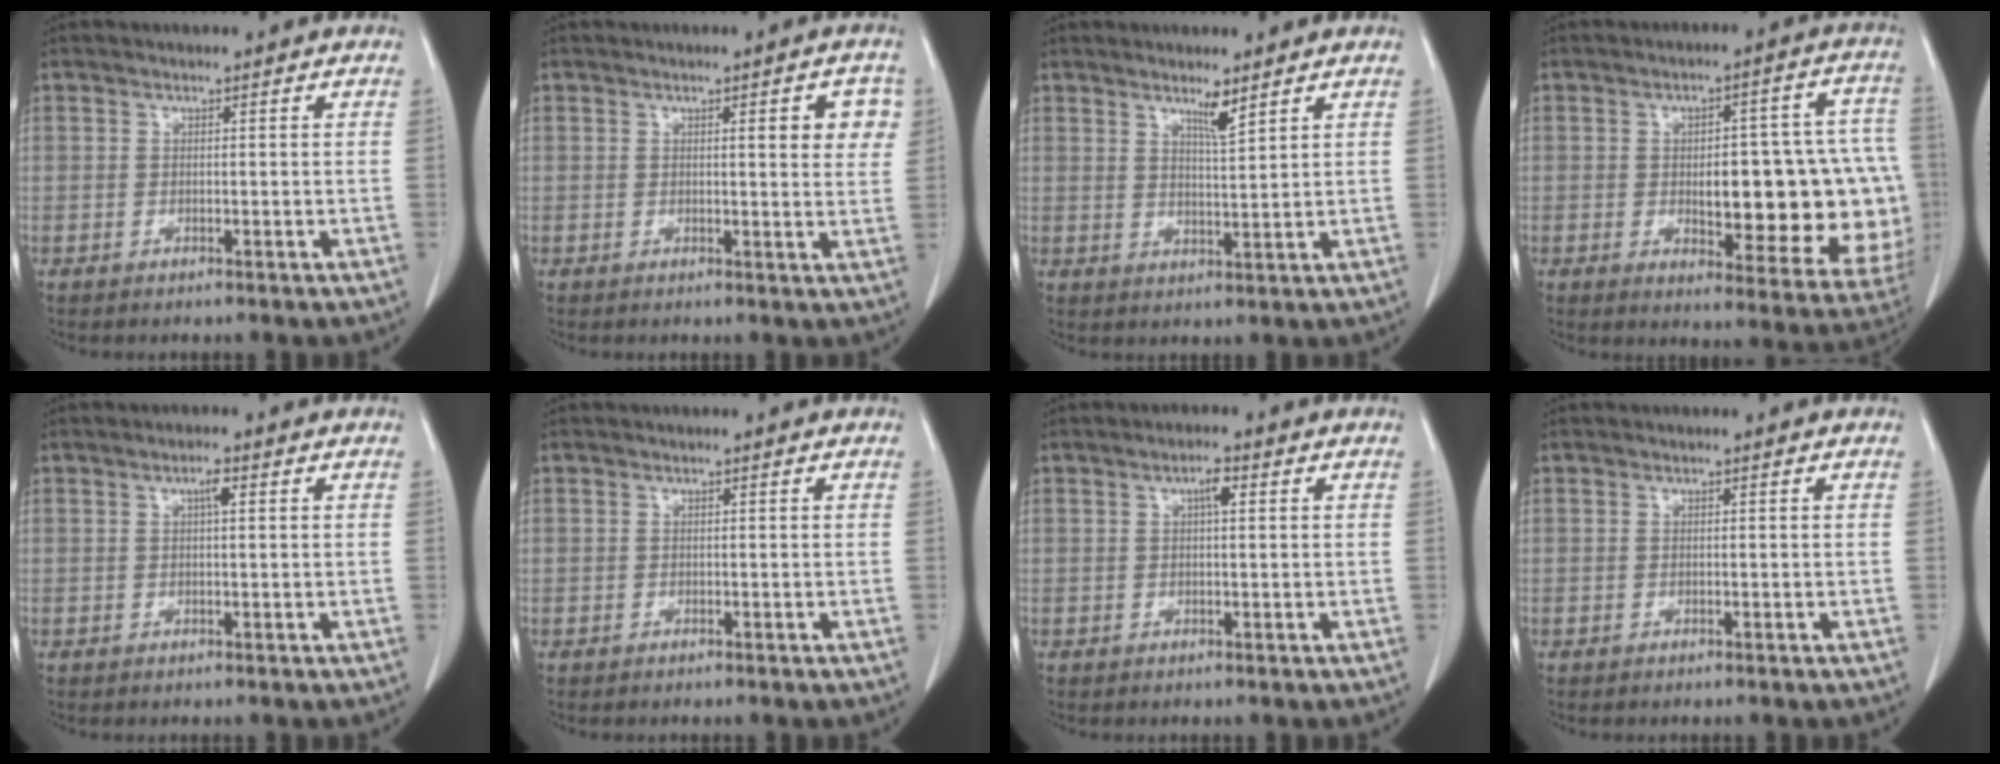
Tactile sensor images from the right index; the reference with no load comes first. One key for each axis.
{"total": 4.8, "fx": 1.6, "fy": 1.2, "fz": 4.4, "tx": -0.047, "ty": 0.001, "tz": 0.015}
{"total": 3.5, "fx": 2.5, "fy": 0.0, "fz": 2.5, "tx": -0.046, "ty": -0.009, "tz": 0.046}
{"total": 21.1, "fx": -1.6, "fy": 6.9, "fz": 19.9, "tx": -0.173, "ty": 0.030, "tz": 0.005}
{"total": 1.7, "fx": 0.6, "fy": 0.3, "fz": 1.6, "tx": -0.028, "ty": 0.003, "tz": 0.009}
{"total": 0.0}
{"total": 2.2, "fx": 0.7, "fy": 0.5, "fz": 2.0, "tx": -0.036, "ty": 0.005, "tz": 0.011}
{"total": 0.0}